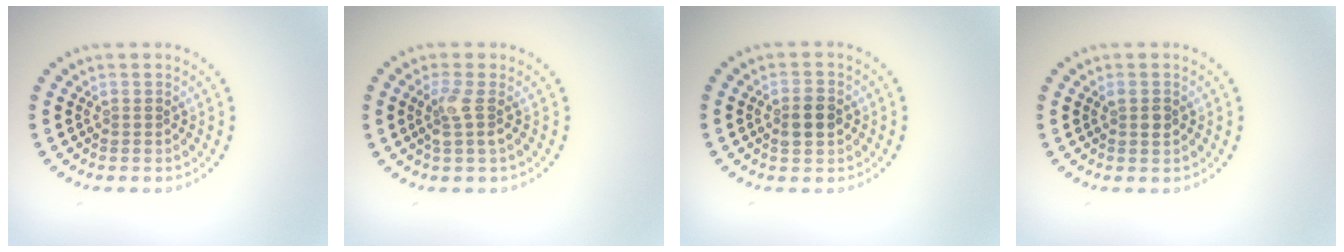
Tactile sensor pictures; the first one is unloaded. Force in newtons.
{"total": 1.8, "press": 1.5, "slide": 1.1}
{"total": 2.5, "press": 2.4, "slide": 0.3}
{"total": 1.1, "press": 1.0, "slide": 0.4}